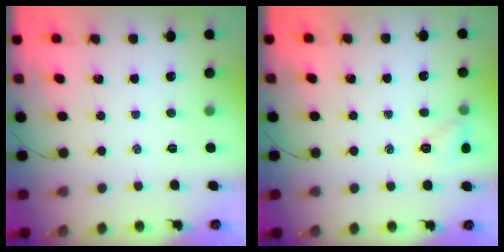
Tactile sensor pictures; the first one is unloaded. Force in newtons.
{"total": 6.5, "press": 6.2, "slide": 1.7}